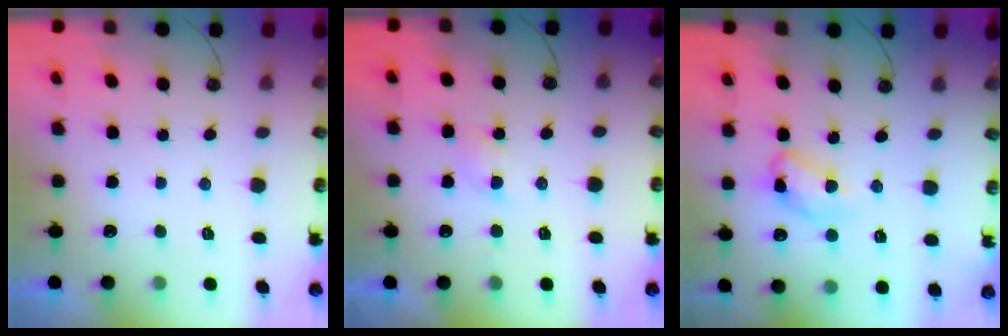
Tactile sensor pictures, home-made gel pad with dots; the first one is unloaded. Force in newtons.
{"total": 2.9, "press": 2.9, "slide": 0.5}
{"total": 12.9, "press": 12.9, "slide": 0.8}